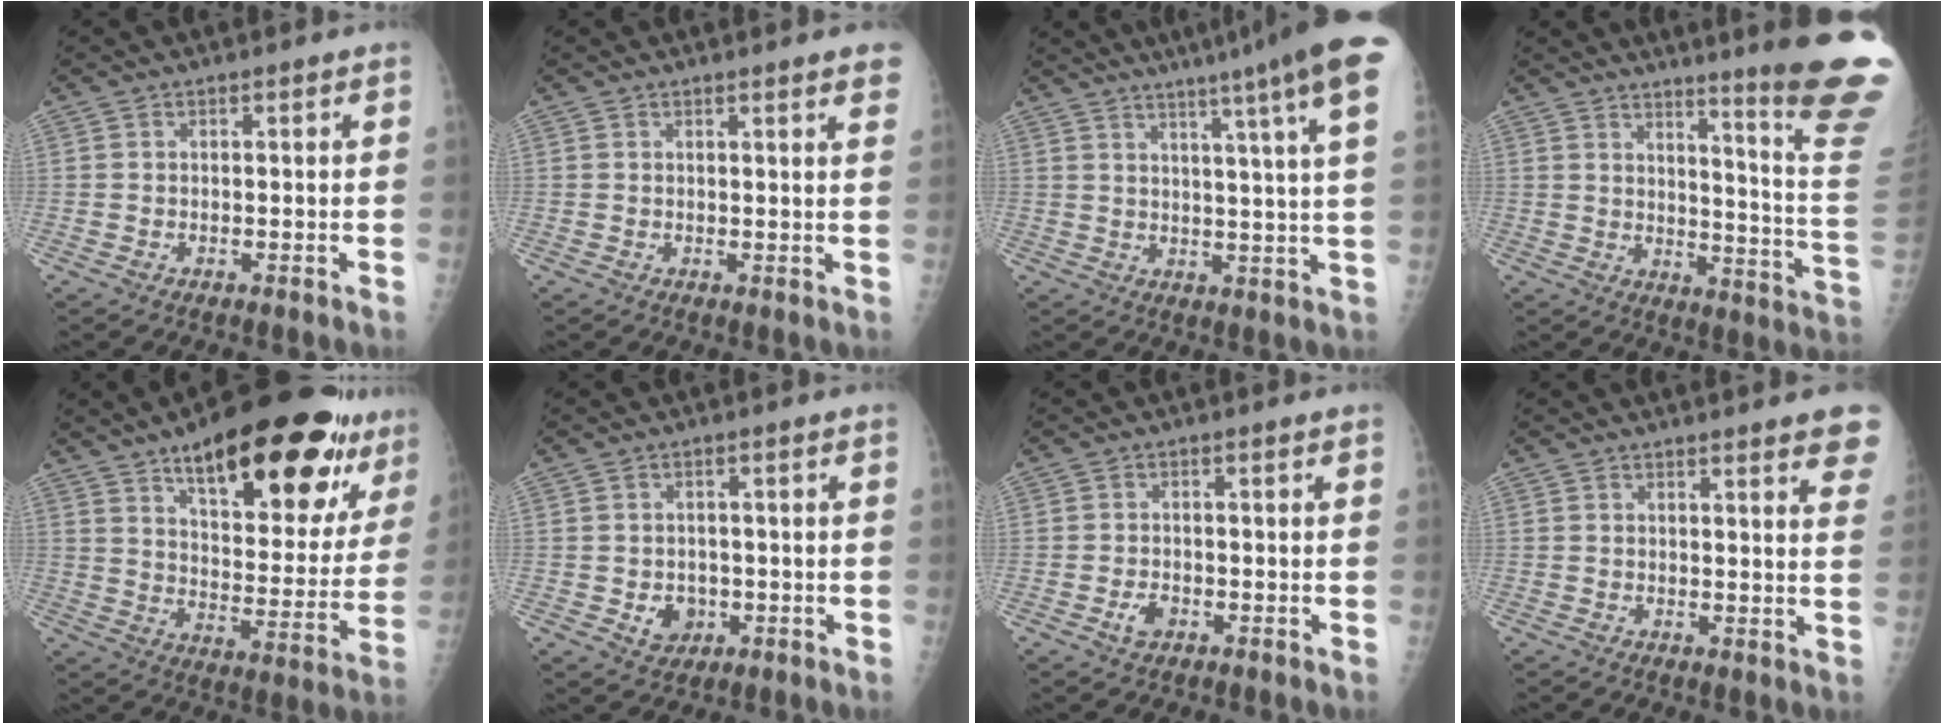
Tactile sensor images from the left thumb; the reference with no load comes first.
{"total": 4.5, "force": [3.6, 0.5, 2.5], "torque": [-0.020, -0.008, 0.030]}
{"total": 18.0, "force": [11.9, -0.1, 13.5], "torque": [-0.181, -0.037, 0.137]}
{"total": 20.7, "force": [15.6, -0.6, 13.5], "torque": [-0.153, -0.150, 0.194]}
{"total": 28.4, "force": [17.6, 9.8, 20.0], "torque": [-0.247, -0.058, 0.259]}
{"total": 4.4, "force": [-0.9, 3.7, 2.1], "torque": [-0.012, 0.004, -0.004]}
{"total": 2.5, "force": [-1.1, 1.6, 1.5], "torque": [-0.026, 0.003, -0.019]}
{"total": 8.5, "force": [6.5, 1.5, 5.2], "torque": [-0.040, -0.022, 0.064]}